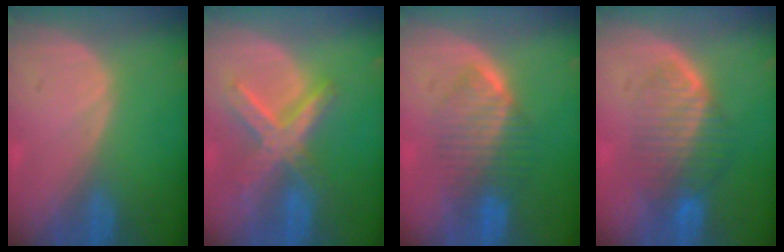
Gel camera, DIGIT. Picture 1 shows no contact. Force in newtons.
{"total": 8.1, "press": 7.0, "slide": 4.1}
{"total": 6.5, "press": 6.4, "slide": 1.0}
{"total": 7.4, "press": 6.8, "slide": 3.0}